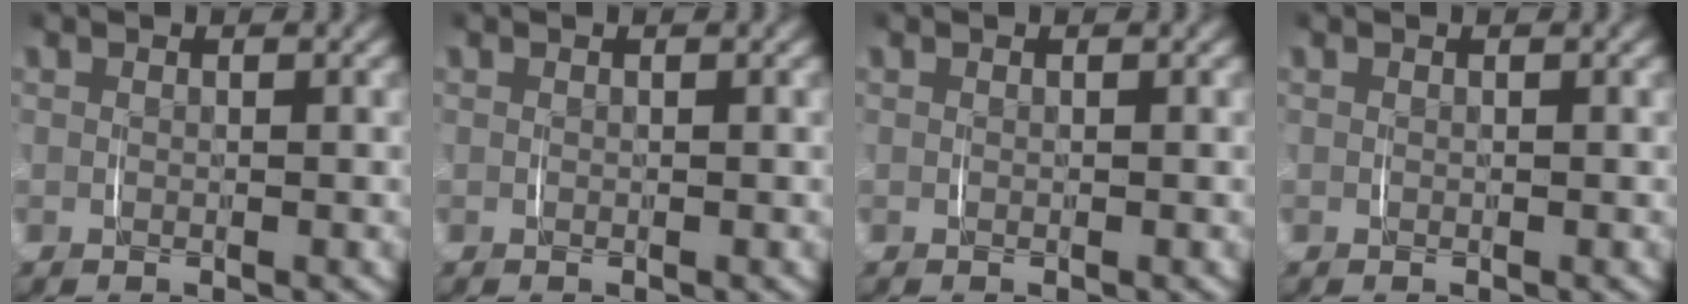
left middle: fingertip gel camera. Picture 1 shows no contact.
{"total": 0.0}
{"total": 0.0}
{"total": 0.0}